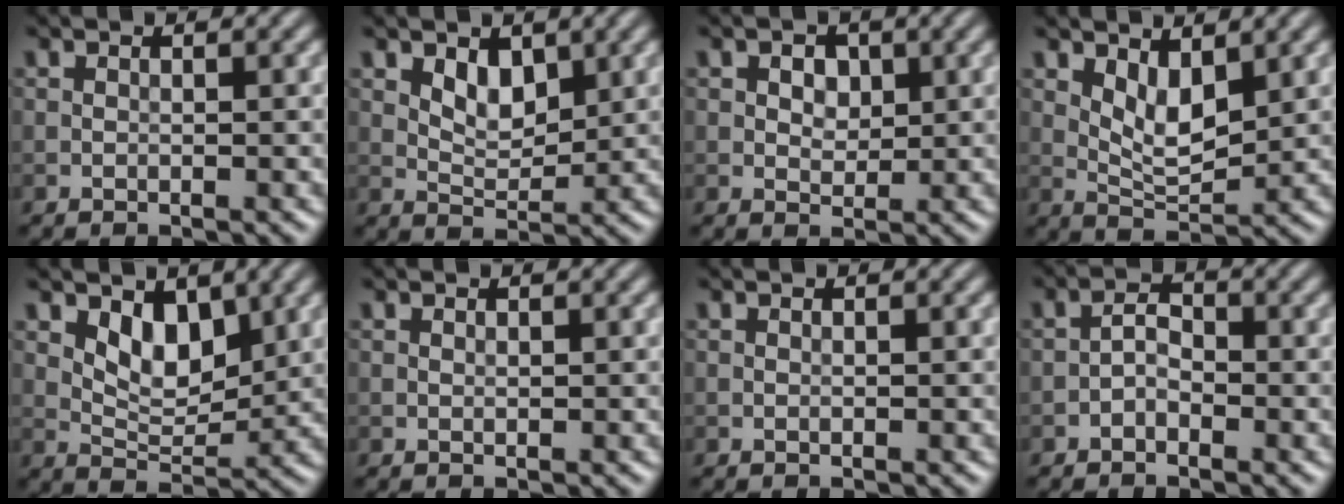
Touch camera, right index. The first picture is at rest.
{"total": 2.7, "force": [1.3, 1.5, 1.8], "torque": [-0.031, -0.009, 0.027]}
{"total": 2.3, "force": [0.8, 1.6, 1.4], "torque": [-0.020, 0.000, 0.010]}
{"total": 3.5, "force": [1.5, 1.6, 2.8], "torque": [-0.052, -0.008, 0.031]}
{"total": 3.9, "force": [1.8, 2.2, 2.6], "torque": [-0.047, -0.013, 0.032]}
{"total": 0.0}
{"total": 0.0}
{"total": 1.6, "force": [-1.0, 0.9, 1.0], "torque": [-0.016, 0.009, -0.021]}